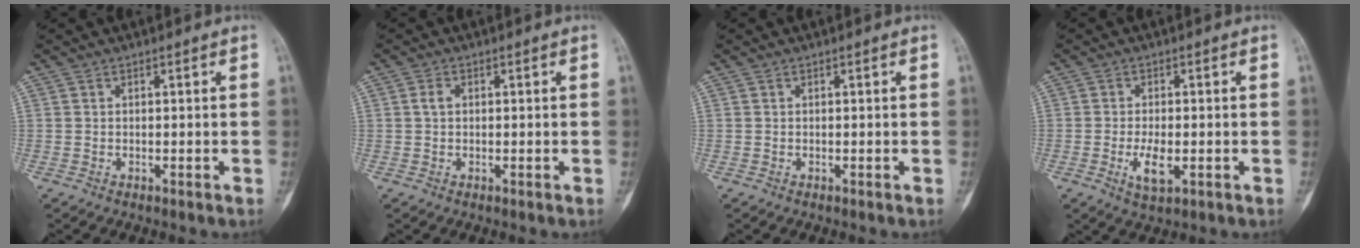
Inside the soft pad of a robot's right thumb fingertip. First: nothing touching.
{"total": 1.6, "force": [0.3, 1.1, 1.2], "torque": [-0.022, 0.005, 0.003]}
{"total": 0.0}
{"total": 4.9, "force": [-1.2, 2.1, 4.2], "torque": [-0.078, -0.005, -0.016]}